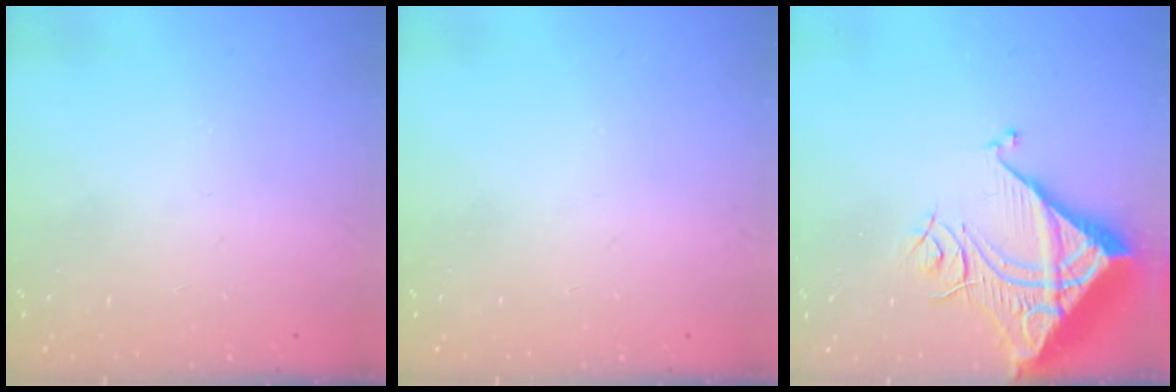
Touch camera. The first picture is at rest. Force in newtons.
{"total": 0.0}
{"total": 10.3, "press": 10.3, "slide": 1.3}